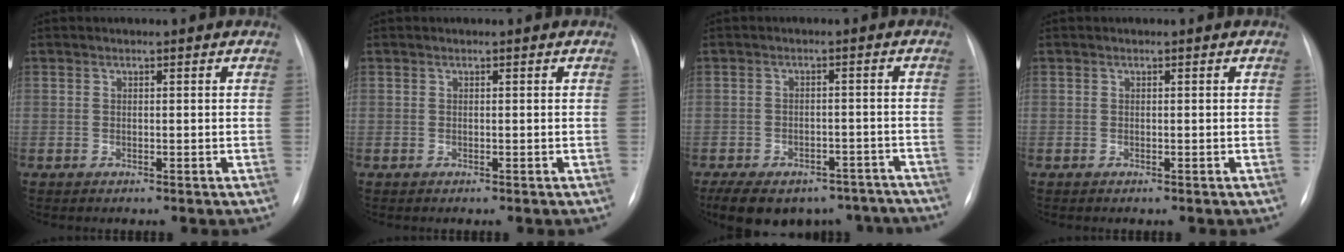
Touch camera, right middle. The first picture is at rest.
{"total": 0.0}
{"total": 17.0, "force": [-13.4, 8.3, 6.3], "torque": [-0.130, 0.008, -0.160]}
{"total": 0.0}